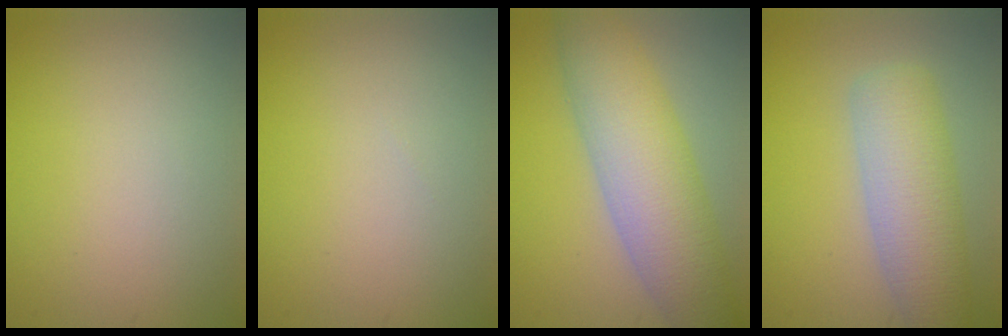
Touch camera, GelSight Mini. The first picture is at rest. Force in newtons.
{"total": 0.0}
{"total": 7.9, "press": 7.9, "slide": 0.5}
{"total": 6.2, "press": 6.2, "slide": 0.4}